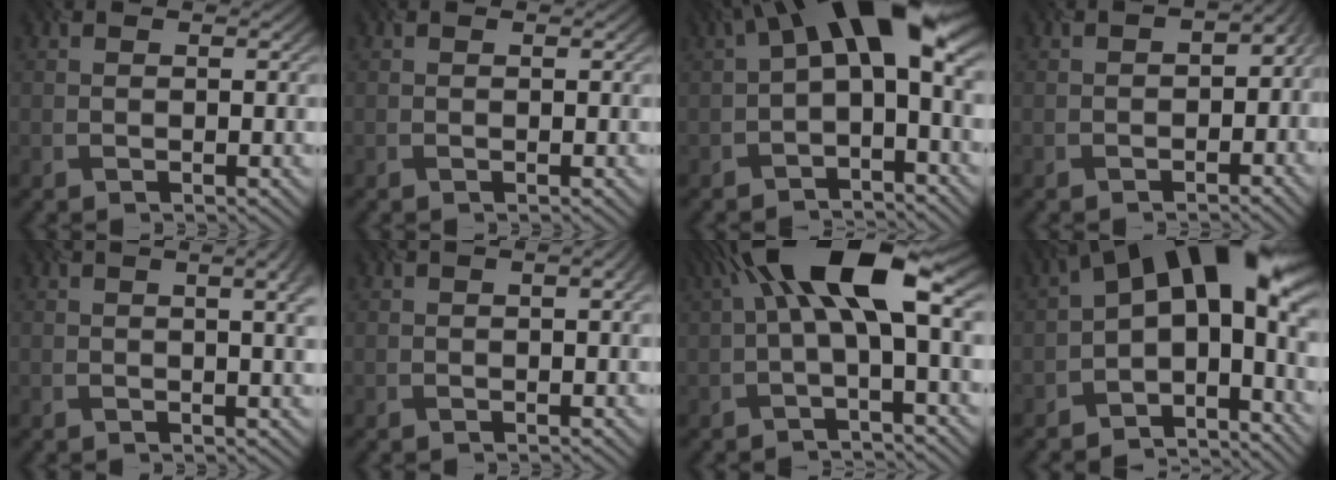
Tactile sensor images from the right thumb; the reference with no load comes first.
{"total": 0.0}
{"total": 11.9, "force": [1.9, 5.0, 10.7], "torque": [-0.173, 0.016, 0.024]}
{"total": 4.4, "force": [-2.1, 2.4, 3.1], "torque": [-0.032, -0.010, -0.020]}
{"total": 6.5, "force": [1.6, 2.6, 5.8], "torque": [-0.048, 0.031, 0.000]}
{"total": 2.7, "force": [0.5, 1.1, 2.4], "torque": [-0.021, 0.009, -0.005]}
{"total": 13.2, "force": [3.4, 4.2, 12.0], "torque": [-0.219, 0.021, 0.060]}
{"total": 16.0, "force": [0.1, 8.1, 13.9], "torque": [-0.204, 0.012, 0.012]}